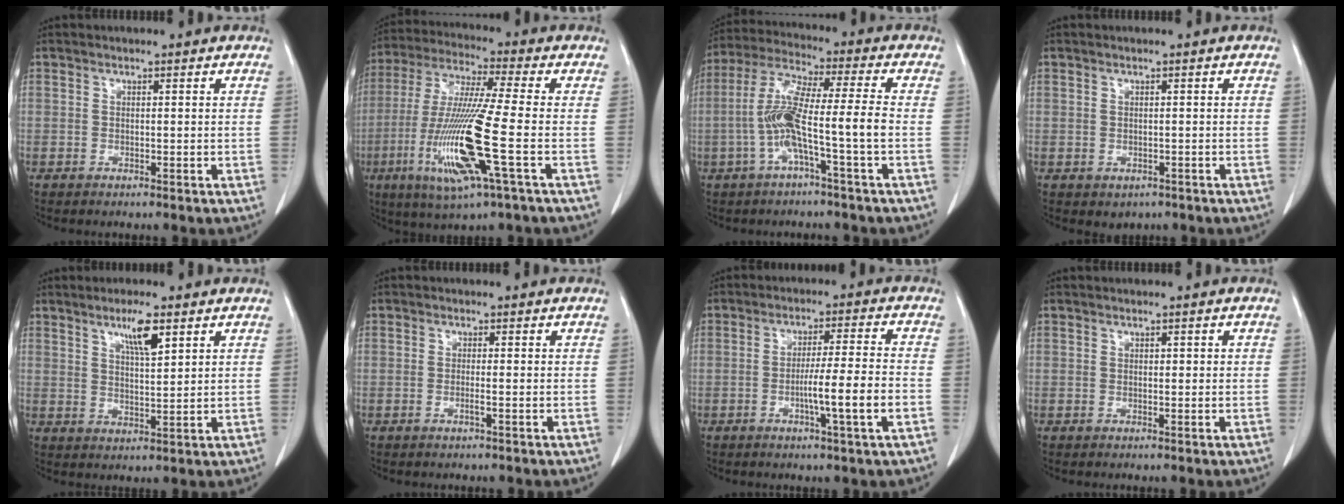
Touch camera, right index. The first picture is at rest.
{"total": 16.3, "force": [-4.6, -0.1, 15.7], "torque": [-0.330, -0.021, -0.092]}
{"total": 10.5, "force": [-2.7, -0.3, 10.1], "torque": [-0.207, 0.020, -0.056]}
{"total": 1.9, "force": [-0.8, 1.6, 0.6], "torque": [-0.009, 0.000, -0.002]}
{"total": 5.4, "force": [3.1, 0.6, 4.3], "torque": [-0.078, -0.004, 0.055]}
{"total": 1.1, "force": [-0.4, -0.2, 1.0], "torque": [-0.019, 0.000, -0.008]}
{"total": 8.2, "force": [-2.5, -0.9, 7.8], "torque": [-0.127, -0.003, -0.043]}
{"total": 0.6, "force": [0.2, 0.3, 0.5], "torque": [-0.007, 0.000, 0.003]}